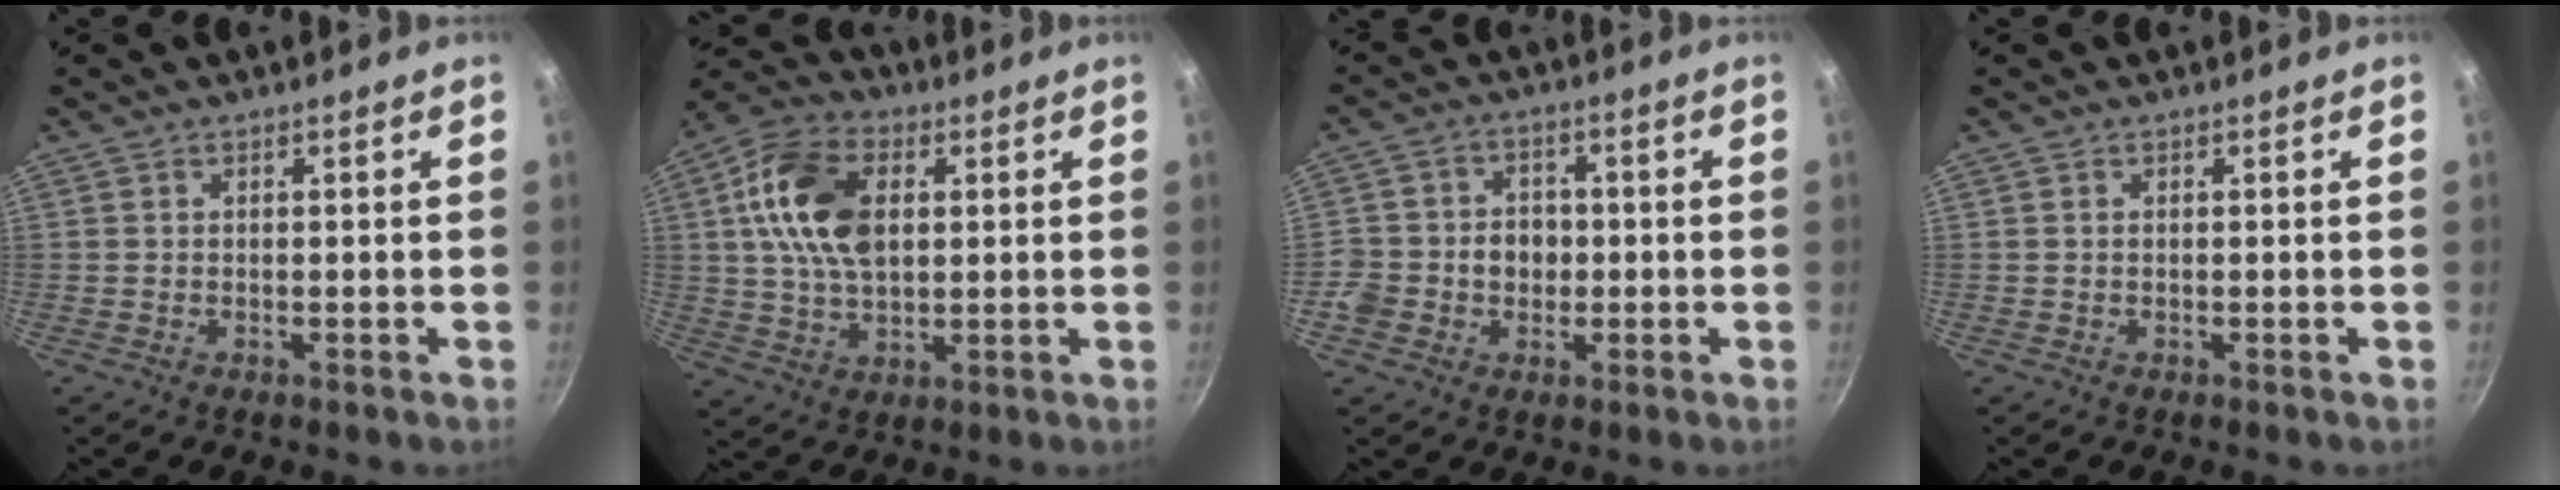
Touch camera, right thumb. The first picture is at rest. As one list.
[{"total": 15.2, "force": [3.2, 9.3, 11.6], "torque": [-0.213, 0.009, 0.056]}, {"total": 8.2, "force": [-1.2, 7.2, 3.8], "torque": [-0.034, 0.025, -0.021]}, {"total": 0.0}]